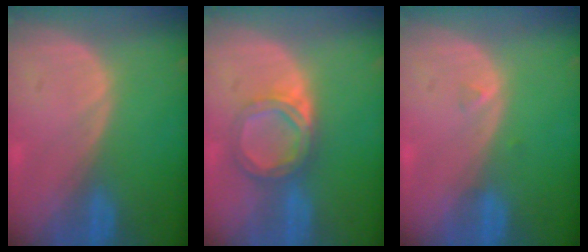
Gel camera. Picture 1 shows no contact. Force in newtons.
{"total": 5.3, "press": 5.1, "slide": 1.4}
{"total": 0.7, "press": 0.7, "slide": 0.2}